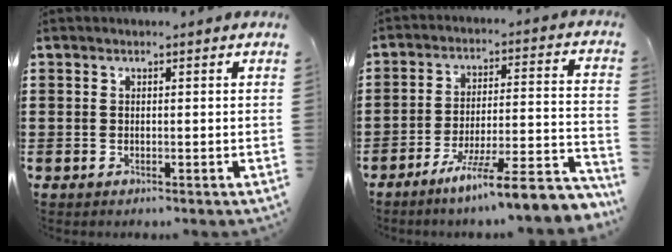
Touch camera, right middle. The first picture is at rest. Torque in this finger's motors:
{"motor_torque": [1.24, -0.90, 0.66, 0.16]}